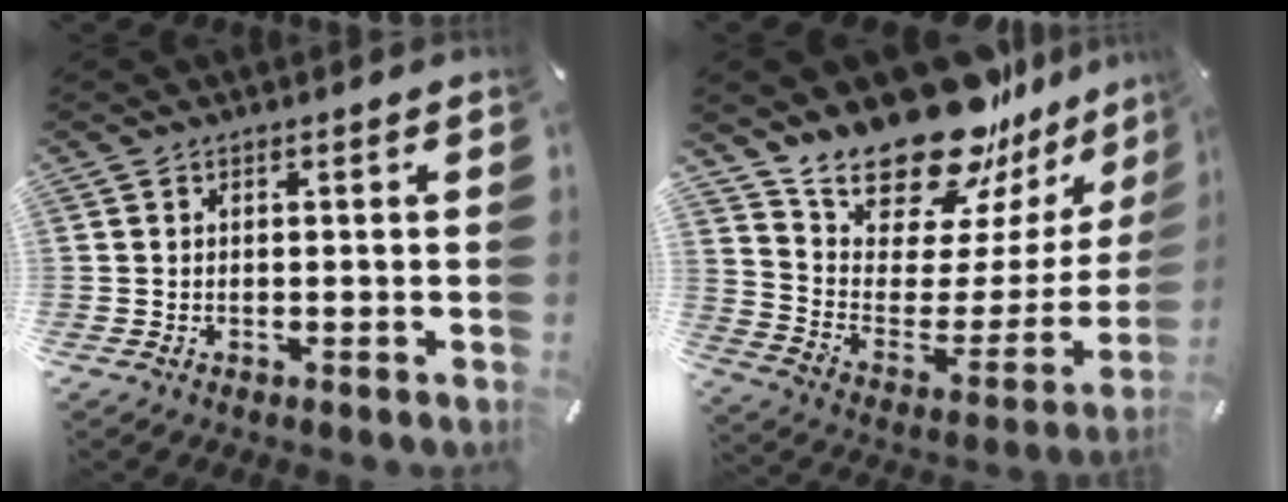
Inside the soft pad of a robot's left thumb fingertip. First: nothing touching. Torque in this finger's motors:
{"motor_torque": [2.20, -1.04, 1.43, -1.34, 0.27]}